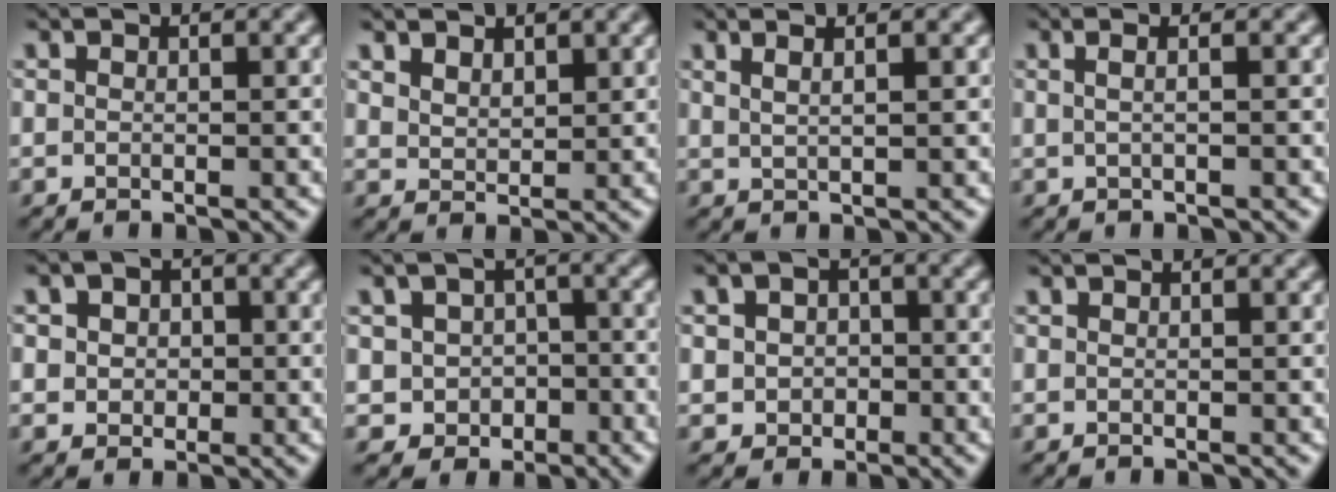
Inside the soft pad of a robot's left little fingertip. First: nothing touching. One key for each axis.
{"total": 2.1, "fx": 1.5, "fy": 1.2, "fz": 0.9, "tx": -0.028, "ty": -0.006, "tz": 0.032}
{"total": 2.5, "fx": 1.4, "fy": 0.7, "fz": 2.0, "tx": -0.014, "ty": 0.006, "tz": 0.004}
{"total": 2.2, "fx": 0.9, "fy": 0.8, "fz": 1.9, "tx": -0.028, "ty": 0.017, "tz": -0.005}
{"total": 5.0, "fx": 1.2, "fy": 4.0, "fz": 2.8, "tx": -0.046, "ty": 0.026, "tz": -0.010}
{"total": 3.6, "fx": -1.0, "fy": 3.2, "fz": 1.4, "tx": -0.008, "ty": 0.002, "tz": -0.026}
{"total": 3.3, "fx": -0.4, "fy": 2.8, "fz": 1.7, "tx": -0.018, "ty": 0.009, "tz": -0.022}
{"total": 0.0}